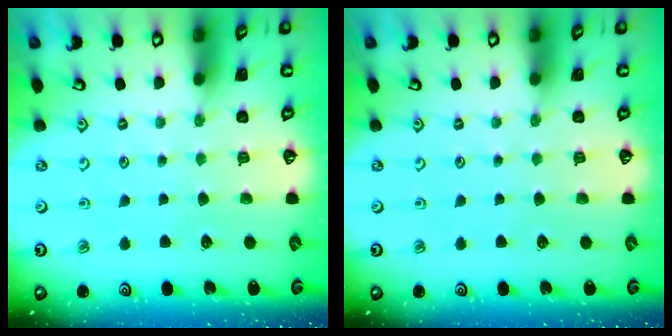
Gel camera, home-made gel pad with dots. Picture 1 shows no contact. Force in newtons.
{"total": 0.0}